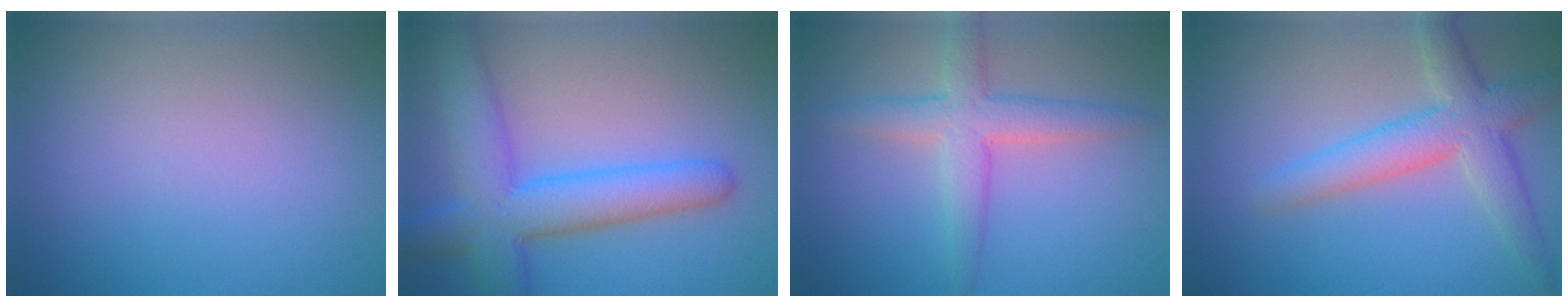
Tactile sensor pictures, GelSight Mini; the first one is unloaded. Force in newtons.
{"total": 7.5, "press": 7.5, "slide": 0.3}
{"total": 3.9, "press": 3.9, "slide": 0.1}
{"total": 4.9, "press": 4.9, "slide": 0.3}